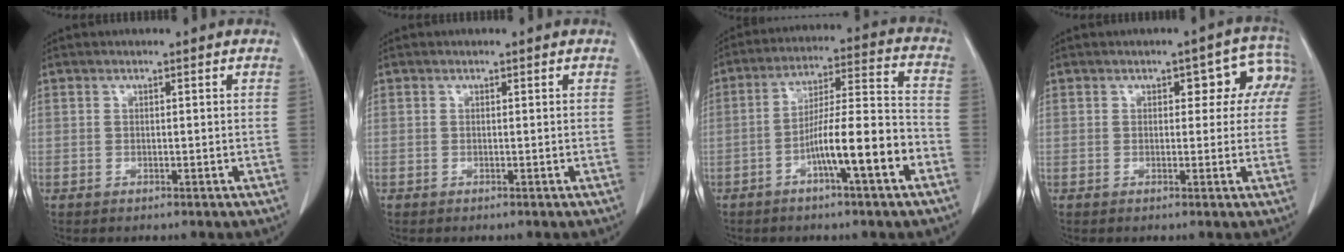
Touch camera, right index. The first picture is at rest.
{"total": 0.0}
{"total": 11.9, "force": [-5.1, 0.6, 10.8], "torque": [-0.181, 0.017, -0.083]}
{"total": 5.9, "force": [1.6, 3.5, 4.4], "torque": [-0.027, 0.031, 0.014]}